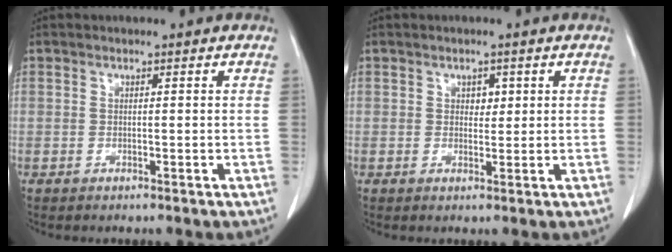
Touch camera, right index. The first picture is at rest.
{"total": 1.7, "force": [0.6, 1.2, 1.1], "torque": [-0.010, -0.002, 0.007]}